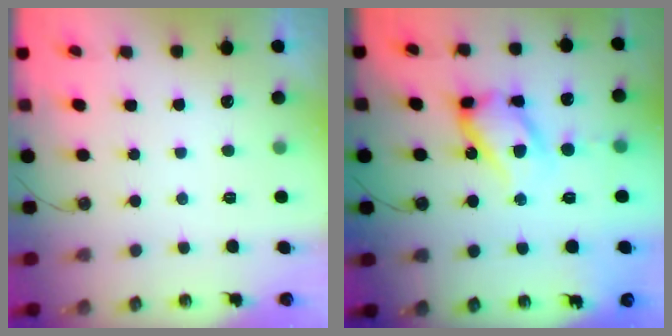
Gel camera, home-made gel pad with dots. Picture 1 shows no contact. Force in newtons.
{"total": 16.3, "press": 16.2, "slide": 1.4}